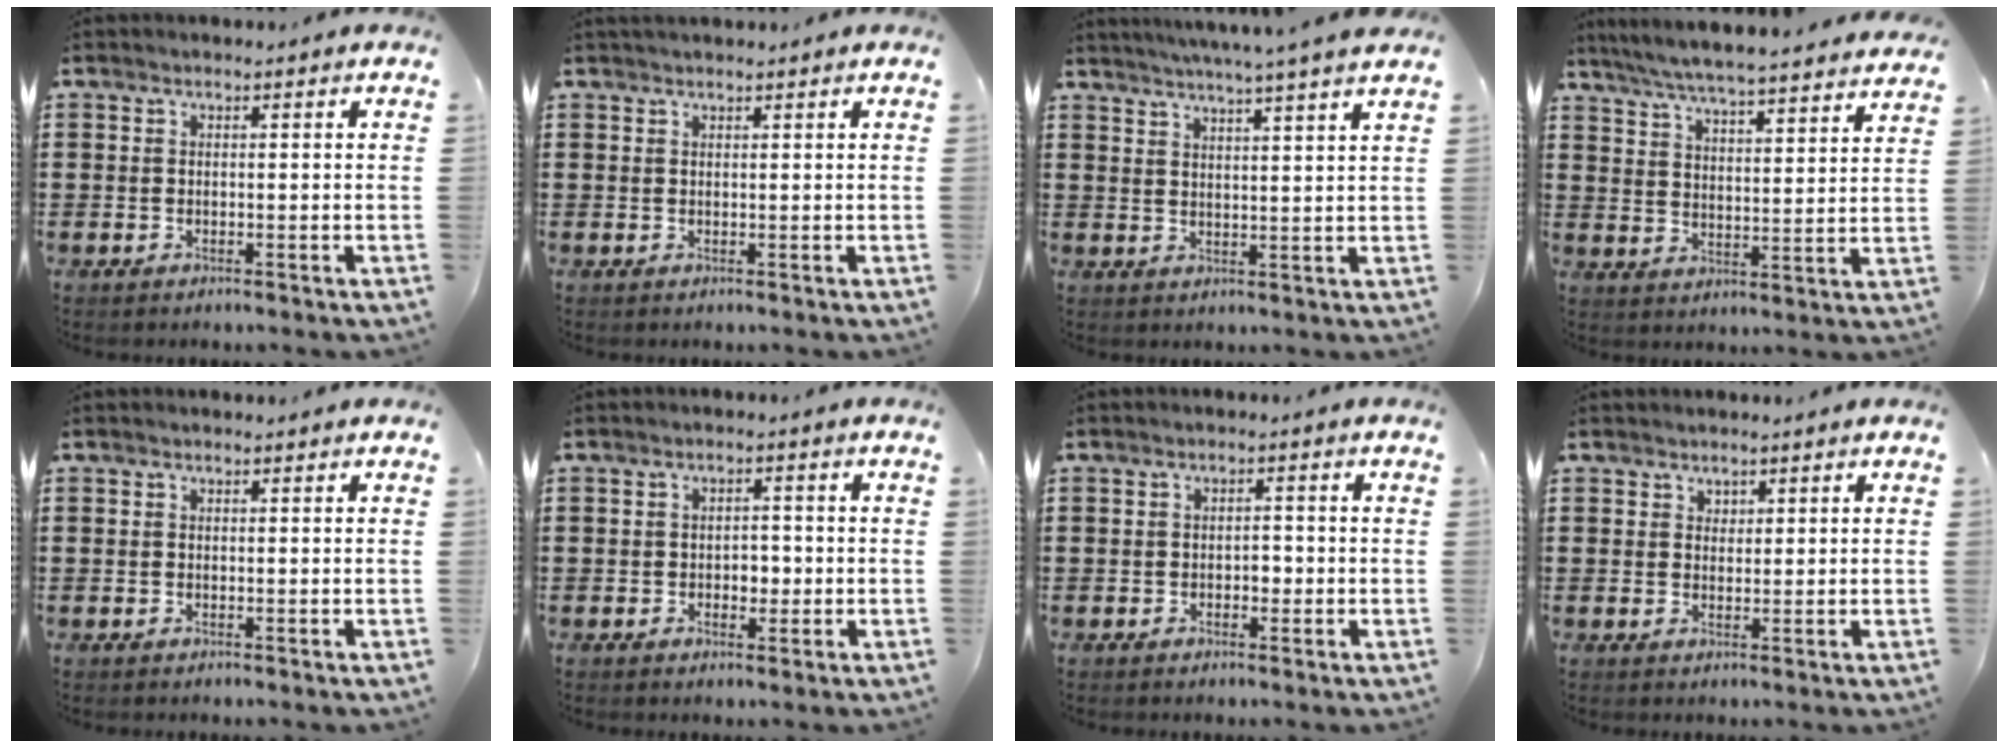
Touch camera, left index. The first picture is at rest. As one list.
[{"total": 0.9, "force": [0.8, 0.1, 0.3], "torque": [-0.007, 0.000, 0.016]}, {"total": 4.3, "force": [3.8, -1.2, 1.7], "torque": [-0.045, -0.019, 0.063]}, {"total": 5.7, "force": [5.4, -0.5, 1.7], "torque": [-0.058, -0.039, 0.091]}, {"total": 0.0}, {"total": 2.4, "force": [-0.5, 1.7, 1.6], "torque": [-0.034, 0.005, -0.014]}, {"total": 1.6, "force": [-0.5, 1.0, 1.1], "torque": [-0.024, 0.003, -0.013]}, {"total": 1.4, "force": [1.1, 0.7, 0.2], "torque": [-0.006, 0.001, 0.023]}]